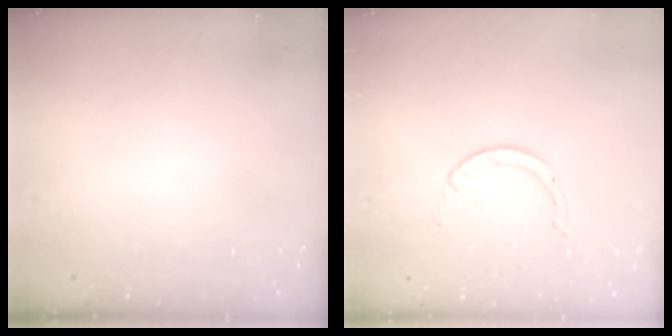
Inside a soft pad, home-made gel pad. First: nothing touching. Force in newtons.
{"total": 1.5, "press": 1.5, "slide": 0.2}